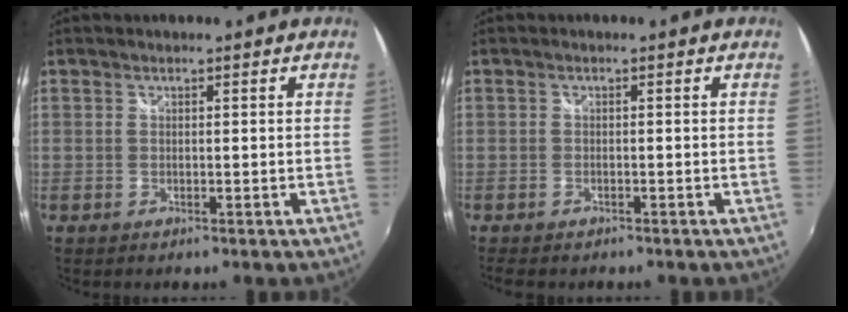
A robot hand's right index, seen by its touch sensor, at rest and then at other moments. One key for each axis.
{"total": 3.5, "fx": -2.7, "fy": 1.6, "fz": 1.5, "tx": -0.041, "ty": -0.015, "tz": -0.044}